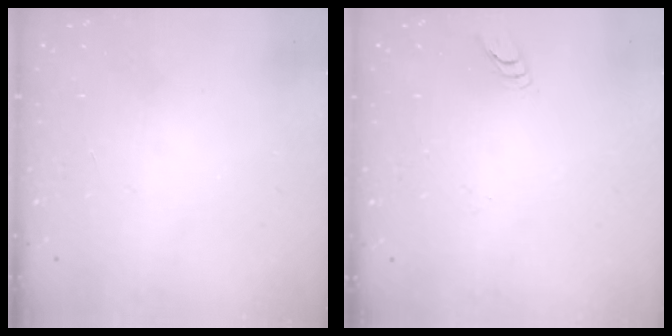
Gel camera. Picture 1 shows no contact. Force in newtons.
{"total": 2.7, "press": 2.7, "slide": 0.3}